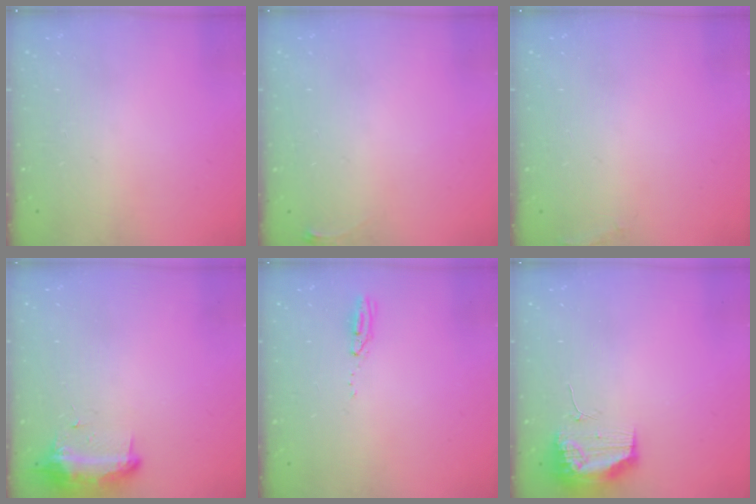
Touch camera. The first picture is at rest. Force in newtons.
{"total": 3.6, "press": 3.5, "slide": 0.4}
{"total": 4.4, "press": 4.0, "slide": 1.9}
{"total": 9.4, "press": 9.4, "slide": 0.6}
{"total": 3.7, "press": 3.5, "slide": 1.3}
{"total": 11.0, "press": 10.9, "slide": 1.4}